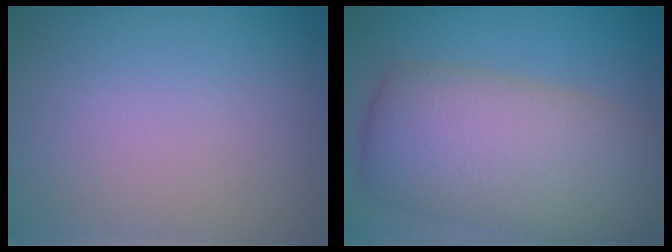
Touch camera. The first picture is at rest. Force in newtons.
{"total": 11.0, "press": 11.0, "slide": 0.6}